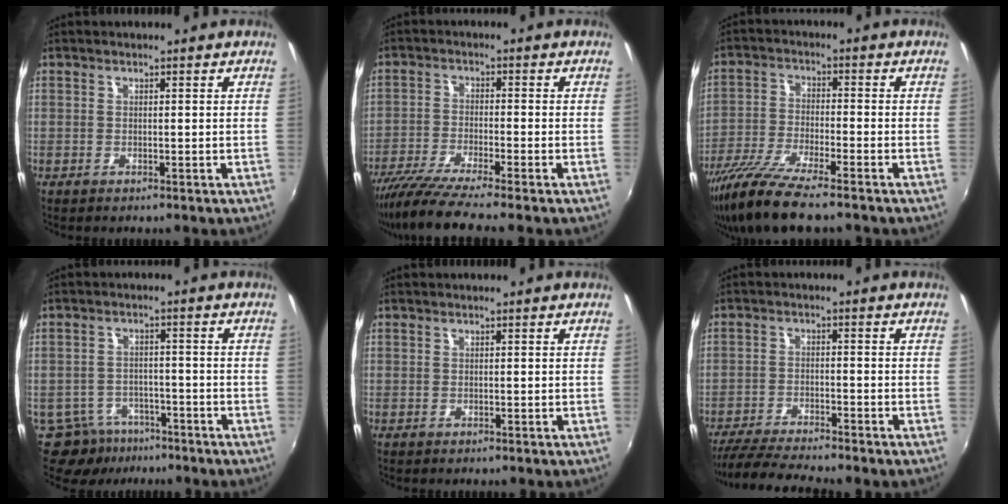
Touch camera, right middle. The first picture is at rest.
{"total": 9.3, "force": [-7.9, -0.8, 4.9], "torque": [-0.107, -0.034, -0.141]}
{"total": 11.1, "force": [-8.6, 1.3, 6.9], "torque": [-0.151, -0.031, -0.166]}
{"total": 8.6, "force": [-6.2, 5.7, 1.8], "torque": [-0.050, 0.007, -0.091]}
{"total": 0.0}
{"total": 10.0, "force": [-9.1, 0.4, 4.2], "torque": [-0.106, -0.019, -0.156]}